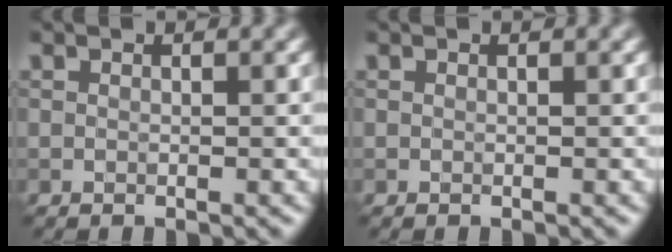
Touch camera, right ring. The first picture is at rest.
{"total": 0.0}